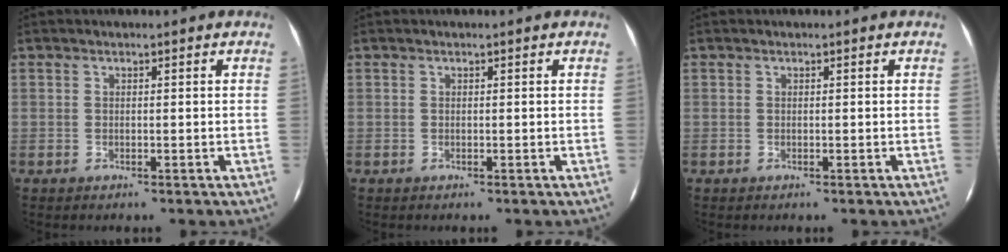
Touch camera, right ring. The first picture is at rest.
{"total": 0.0}
{"total": 0.0}